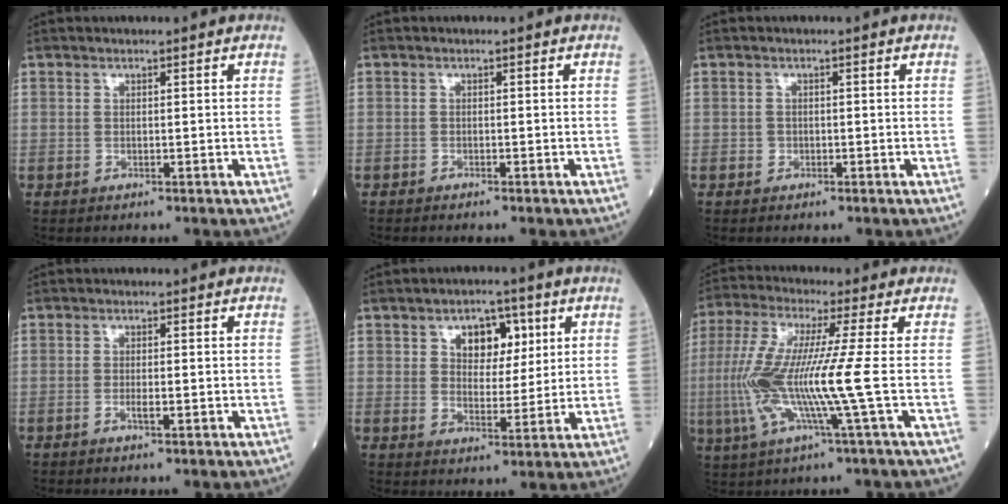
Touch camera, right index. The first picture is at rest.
{"total": 0.9, "force": [-0.8, 0.2, 0.4], "torque": [-0.008, -0.001, -0.012]}
{"total": 0.7, "force": [-0.4, 0.6, 0.1], "torque": [-0.001, 0.004, -0.008]}
{"total": 1.6, "force": [-0.7, 0.3, 1.4], "torque": [-0.028, 0.000, -0.012]}
{"total": 6.6, "force": [2.7, 3.9, 4.5], "torque": [-0.064, 0.015, 0.044]}
{"total": 12.8, "force": [-1.9, -1.0, 12.6], "torque": [-0.273, -0.011, -0.046]}